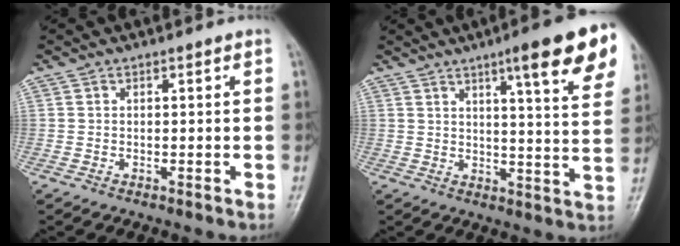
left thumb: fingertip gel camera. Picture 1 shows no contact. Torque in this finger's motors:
{"motor_torque": [0.65, 0.62, 1.86, -0.92, 0.18]}